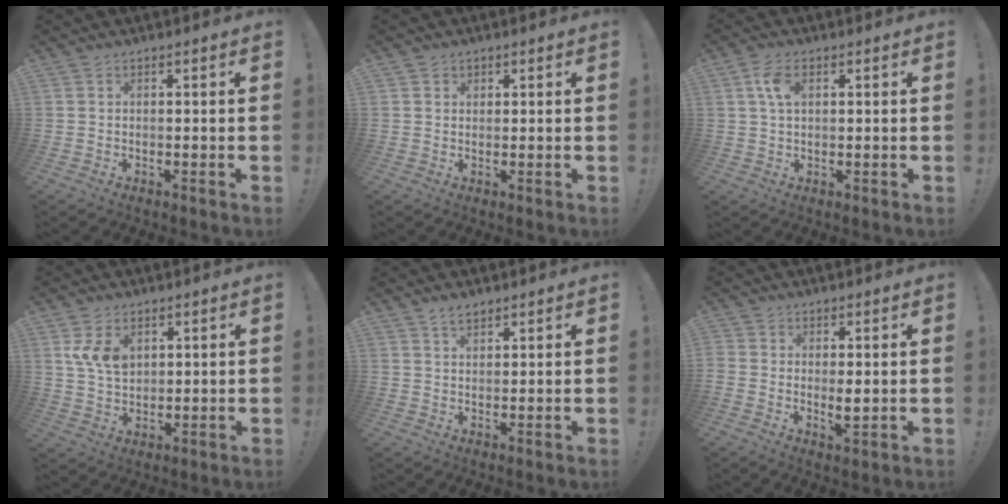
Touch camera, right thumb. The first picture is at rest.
{"total": 1.6, "force": [1.0, 1.3, 0.2], "torque": [0.006, -0.005, 0.015]}
{"total": 5.4, "force": [1.8, 3.2, 4.0], "torque": [-0.067, 0.002, 0.031]}
{"total": 8.4, "force": [3.6, 5.7, 5.0], "torque": [-0.081, -0.014, 0.068]}
{"total": 3.2, "force": [2.6, 1.5, 1.2], "torque": [-0.015, -0.015, 0.046]}
{"total": 3.7, "force": [0.5, 2.2, 2.9], "torque": [-0.046, -0.007, 0.007]}